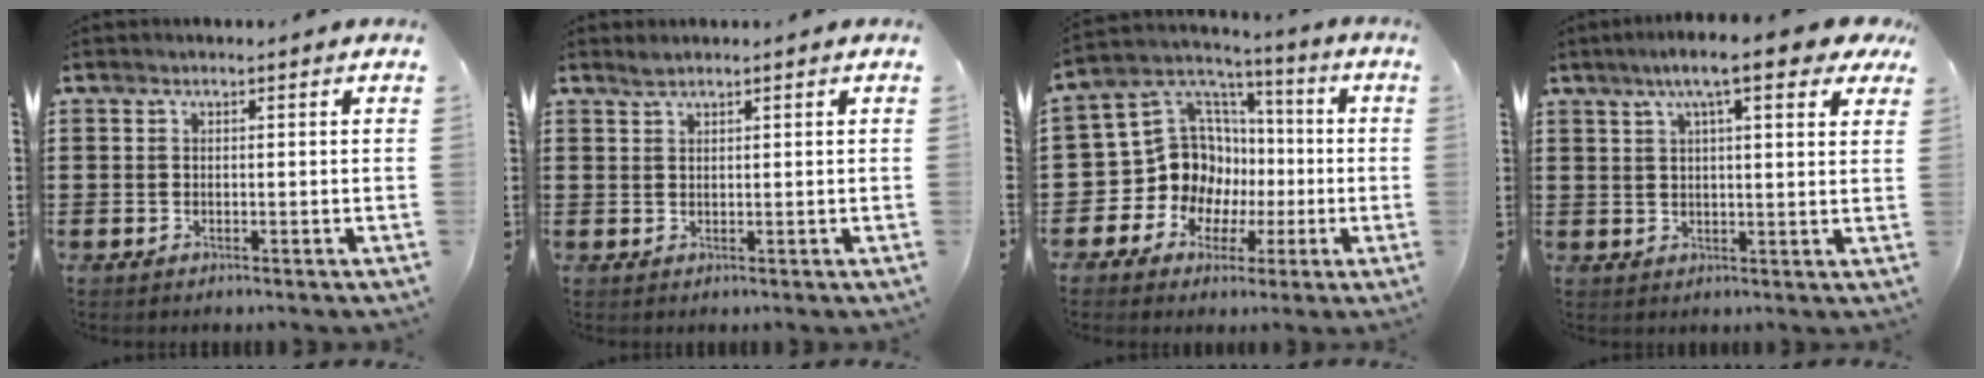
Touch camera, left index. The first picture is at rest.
{"total": 1.2, "force": [1.0, 0.1, 0.5], "torque": [-0.012, 0.000, 0.020]}
{"total": 13.1, "force": [-1.0, 12.0, 5.1], "torque": [-0.152, -0.010, -0.011]}
{"total": 8.2, "force": [5.2, 1.3, 6.2], "torque": [-0.117, 0.001, 0.086]}